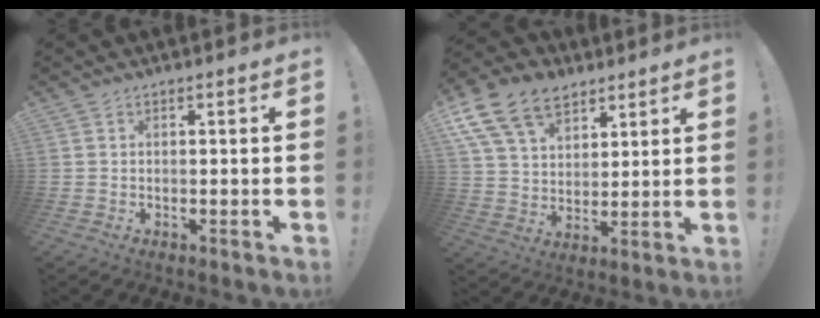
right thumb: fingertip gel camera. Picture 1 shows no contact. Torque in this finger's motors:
{"motor_torque": [0.21, 1.13, 0.38, 0.04, 0.45]}